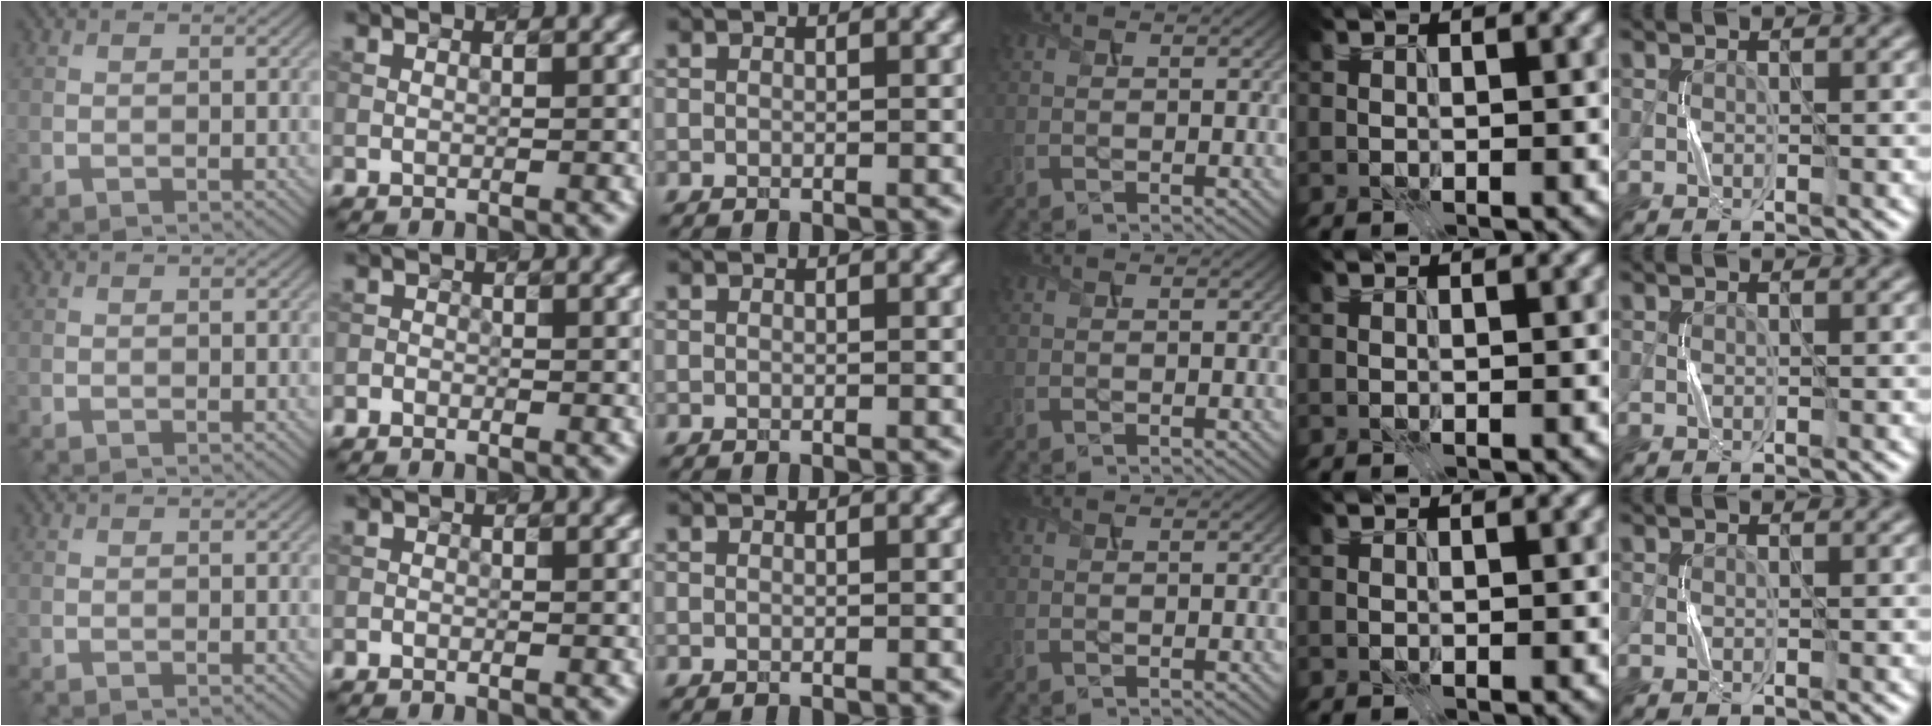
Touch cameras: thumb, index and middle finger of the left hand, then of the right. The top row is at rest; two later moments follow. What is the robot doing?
{"motion": "press", "object": "sticky note"}